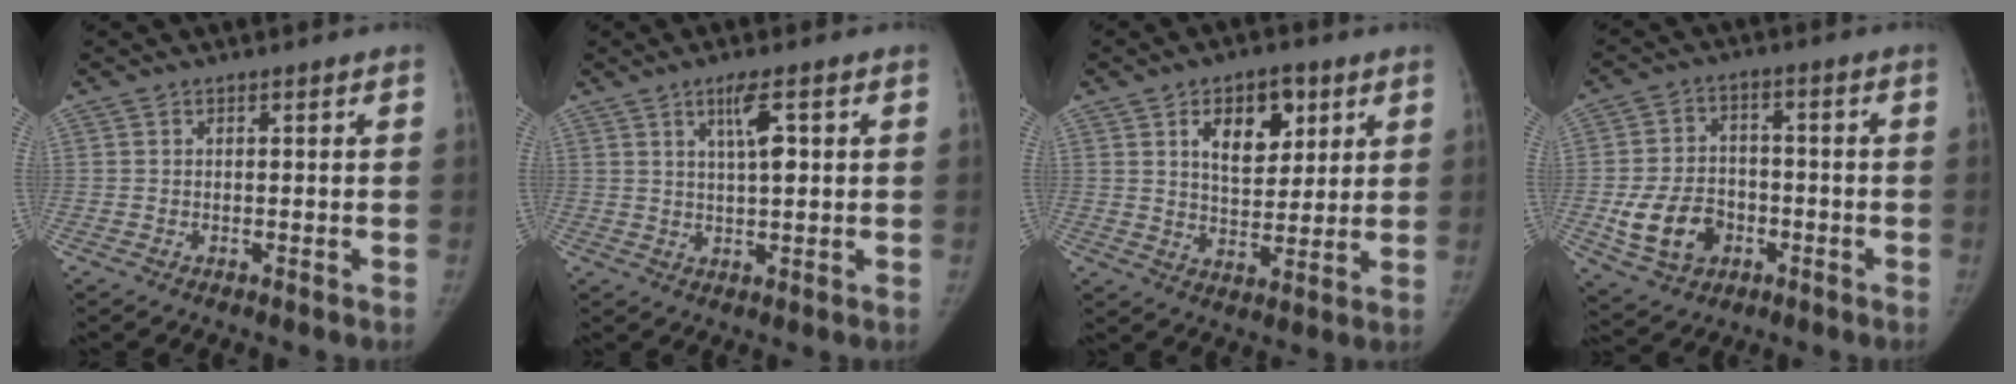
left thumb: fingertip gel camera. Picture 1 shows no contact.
{"total": 5.2, "force": [1.8, 1.3, 4.6], "torque": [-0.080, -0.004, 0.034]}
{"total": 10.8, "force": [4.6, 6.4, 7.4], "torque": [-0.074, -0.022, 0.074]}
{"total": 11.3, "force": [-3.4, 8.6, 6.4], "torque": [-0.098, 0.019, -0.052]}